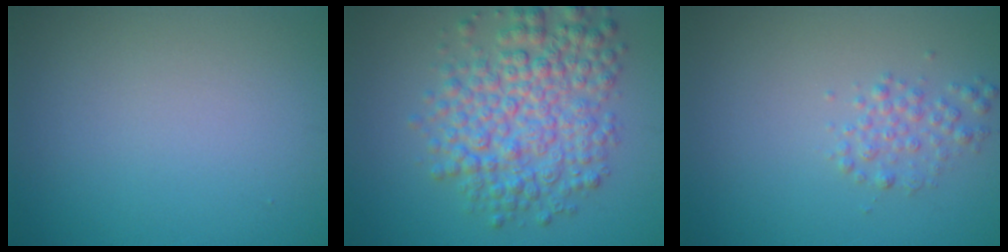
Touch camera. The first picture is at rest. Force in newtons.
{"total": 6.9, "press": 6.9, "slide": 0.1}
{"total": 1.7, "press": 1.7, "slide": 0.0}